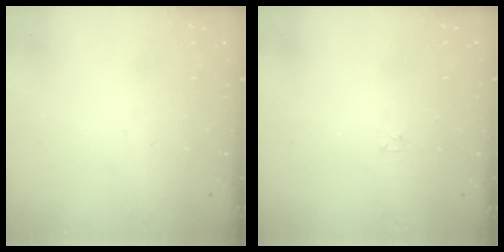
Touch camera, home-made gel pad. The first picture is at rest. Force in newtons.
{"total": 1.2, "press": 1.2, "slide": 0.2}